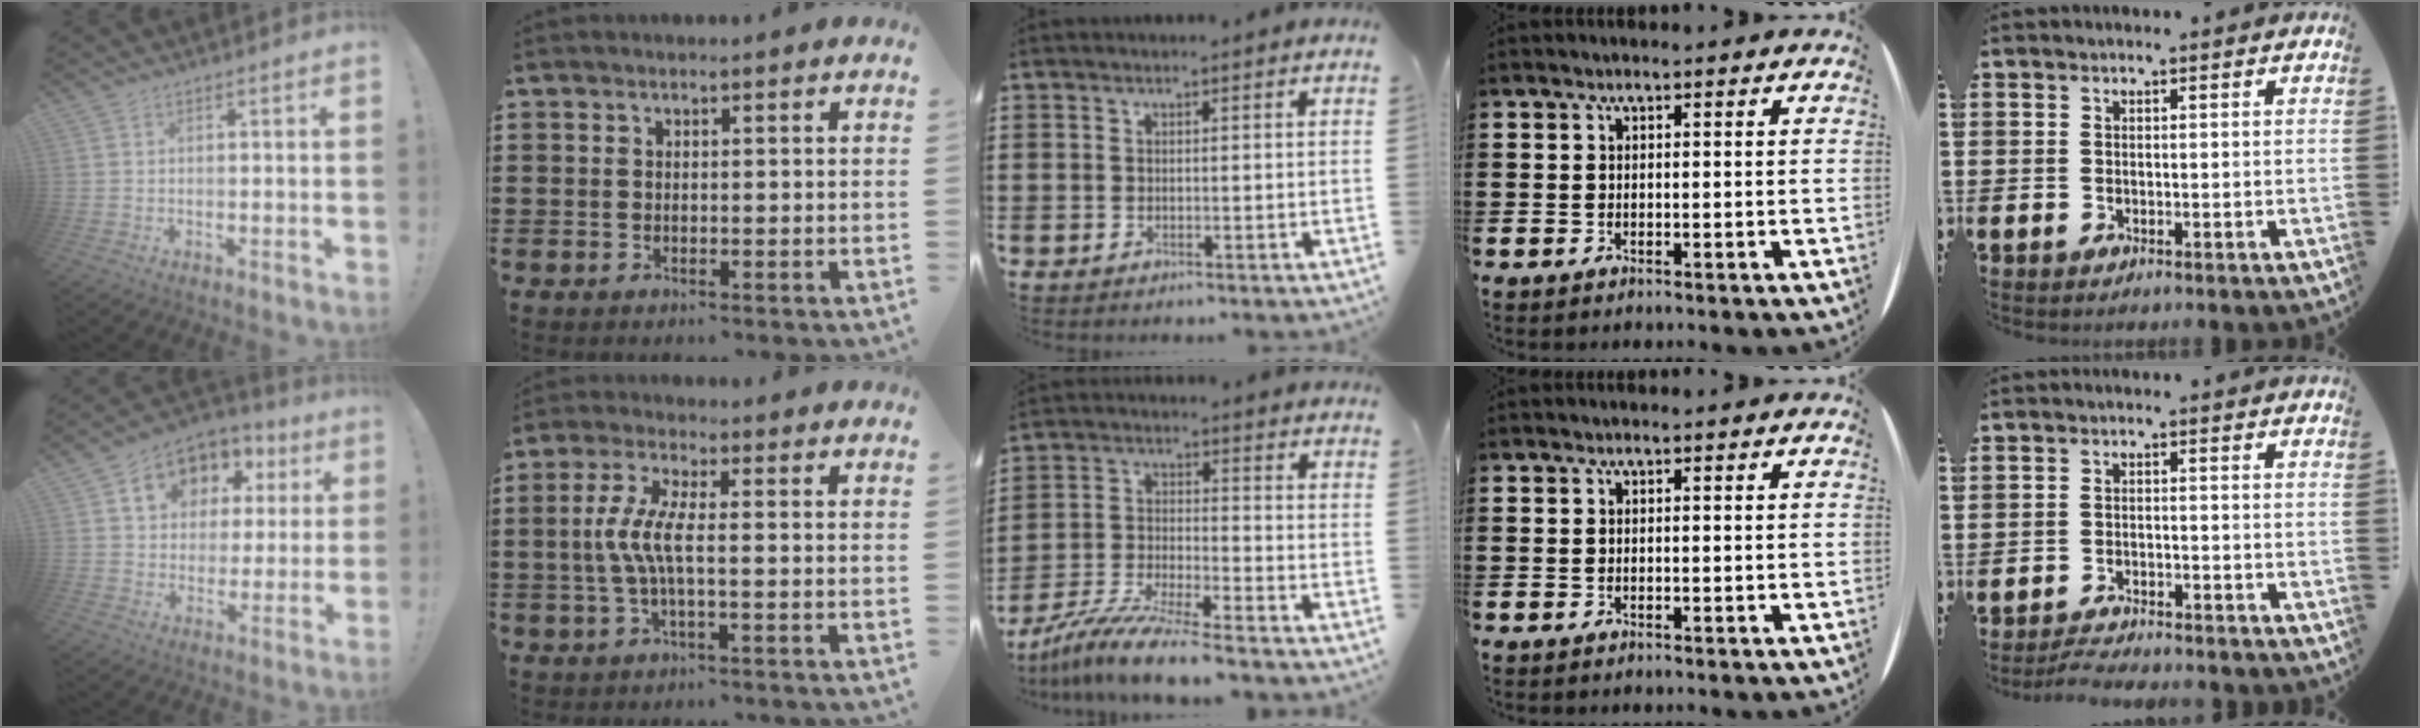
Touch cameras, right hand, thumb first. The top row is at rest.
{"thumb": {"total": 10.7, "force": [4.2, 8.9, 4.1], "torque": [-0.070, -0.024, 0.086]}, "index": {"total": 6.2, "force": [-0.6, 1.4, 6.0], "torque": [-0.144, -0.012, -0.024]}, "middle": {"total": 8.2, "force": [-7.3, -0.1, 3.6], "torque": [-0.072, 0.000, -0.141]}, "little": {"total": 2.5, "force": [-2.5, 0.0, 0.2], "torque": [-0.007, 0.004, -0.052]}}